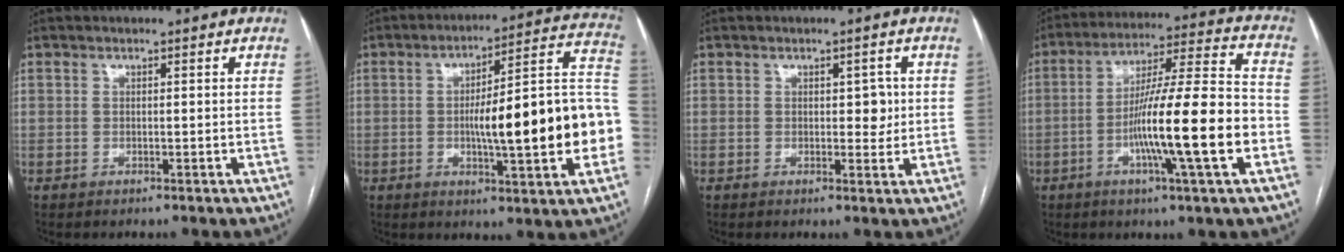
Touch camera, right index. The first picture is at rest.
{"total": 20.8, "force": [-2.7, 3.4, 20.3], "torque": [-0.226, 0.041, -0.029]}
{"total": 3.0, "force": [0.4, 1.7, 2.4], "torque": [-0.024, 0.003, 0.008]}
{"total": 17.2, "force": [-4.6, 0.0, 16.5], "torque": [-0.275, 0.001, -0.082]}